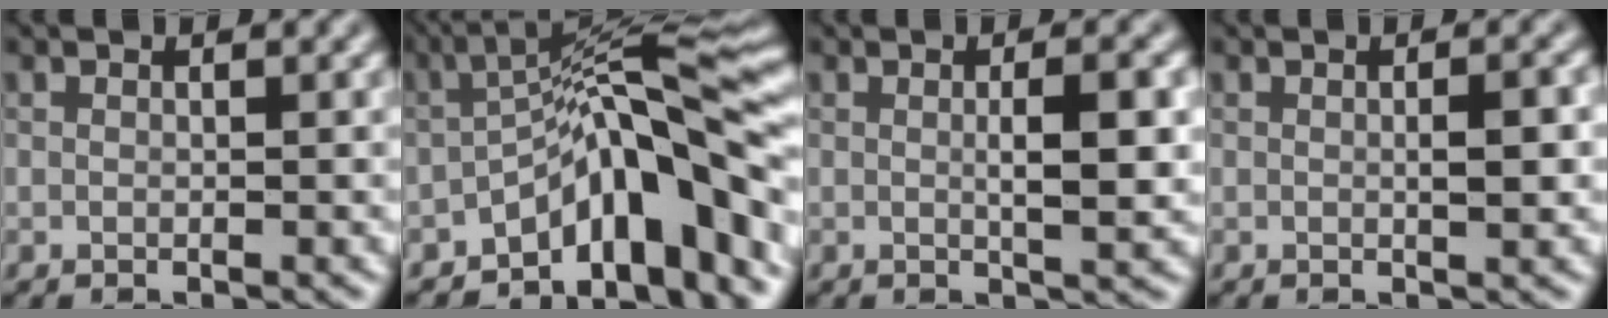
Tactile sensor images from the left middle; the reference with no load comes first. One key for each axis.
{"total": 11.6, "fx": -5.5, "fy": 3.2, "fz": 9.8, "tx": -0.122, "ty": 0.027, "tz": -0.090}
{"total": 3.6, "fx": 0.1, "fy": 0.7, "fz": 3.5, "tx": -0.054, "ty": 0.001, "tz": 0.003}
{"total": 2.1, "fx": 0.0, "fy": 0.4, "fz": 2.0, "tx": -0.031, "ty": 0.000, "tz": 0.000}